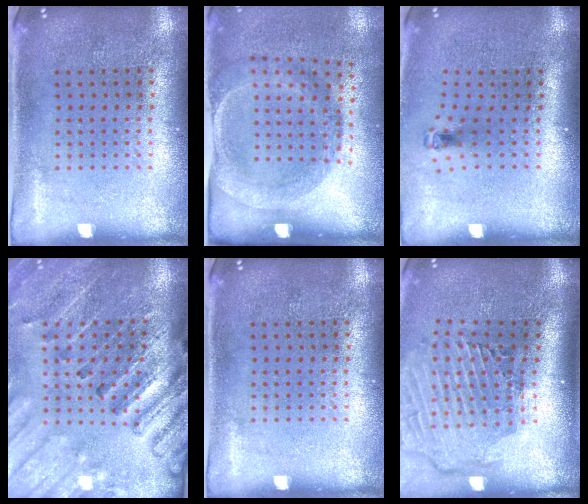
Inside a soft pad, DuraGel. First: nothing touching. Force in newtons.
{"total": 1.9, "press": 1.2, "slide": 1.5}
{"total": 0.8, "press": 0.4, "slide": 0.7}
{"total": 2.8, "press": 2.7, "slide": 0.6}
{"total": 0.0}
{"total": 2.9, "press": 2.1, "slide": 2.0}